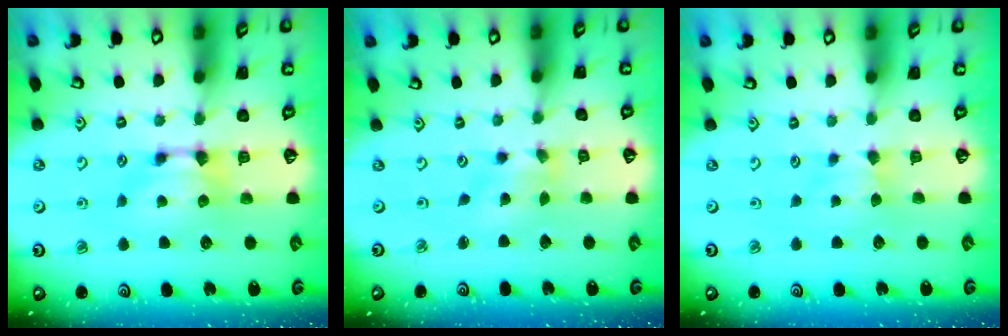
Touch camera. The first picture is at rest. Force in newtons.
{"total": 1.8, "press": 1.6, "slide": 0.9}
{"total": 2.9, "press": 2.9, "slide": 0.3}